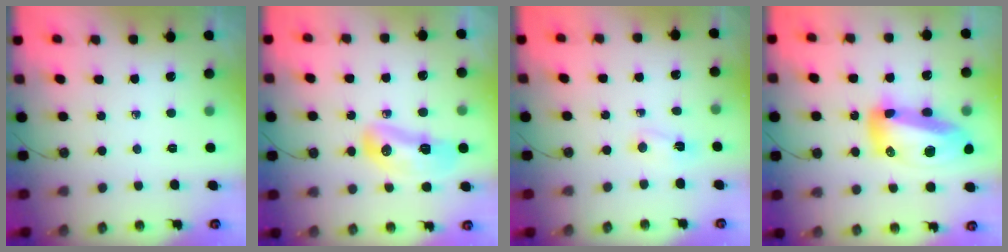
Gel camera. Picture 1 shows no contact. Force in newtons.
{"total": 12.7, "press": 12.6, "slide": 1.5}
{"total": 2.8, "press": 2.7, "slide": 0.5}
{"total": 18.8, "press": 18.7, "slide": 1.8}